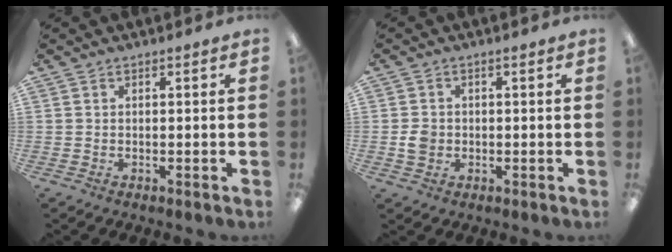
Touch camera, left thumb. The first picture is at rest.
{"total": 3.1, "force": [-0.4, 2.7, 1.5], "torque": [-0.019, 0.002, -0.009]}